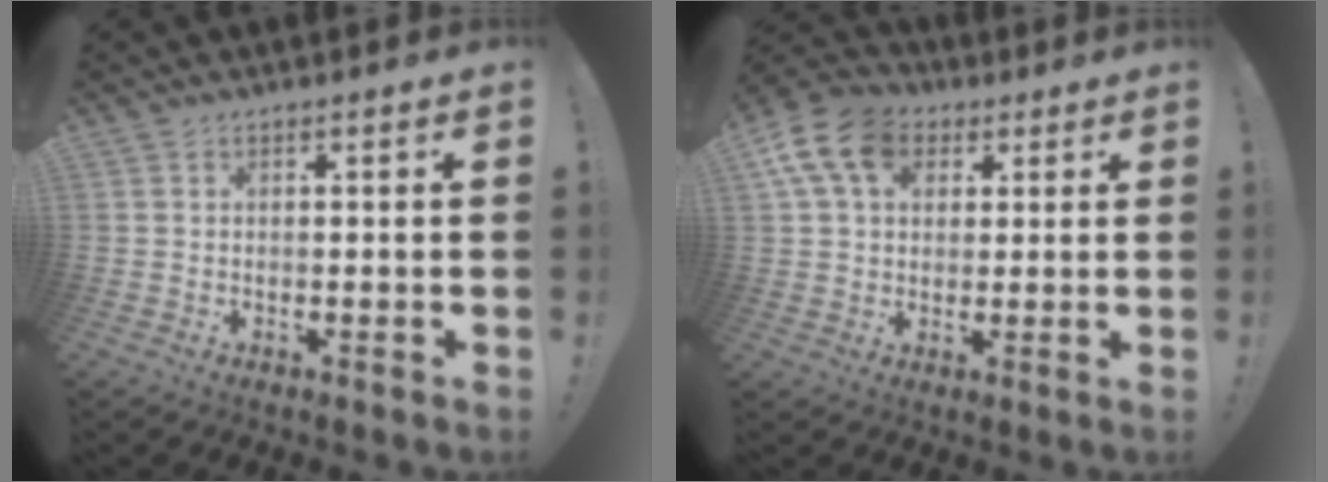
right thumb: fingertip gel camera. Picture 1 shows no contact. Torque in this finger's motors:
{"motor_torque": [0.77, 0.77, 0.39, -0.20, 0.12]}